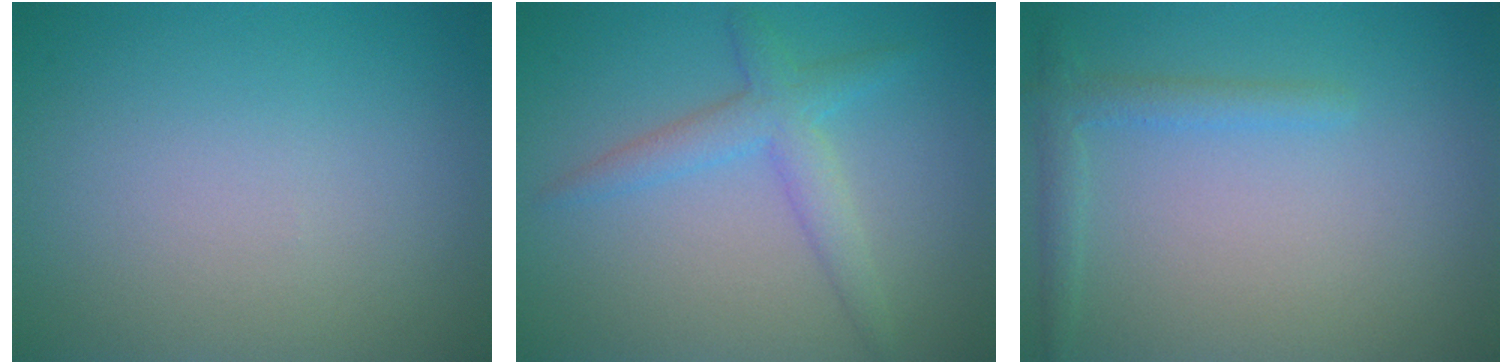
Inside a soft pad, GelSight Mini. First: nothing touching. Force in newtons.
{"total": 3.0, "press": 3.0, "slide": 0.0}
{"total": 1.9, "press": 1.8, "slide": 0.2}